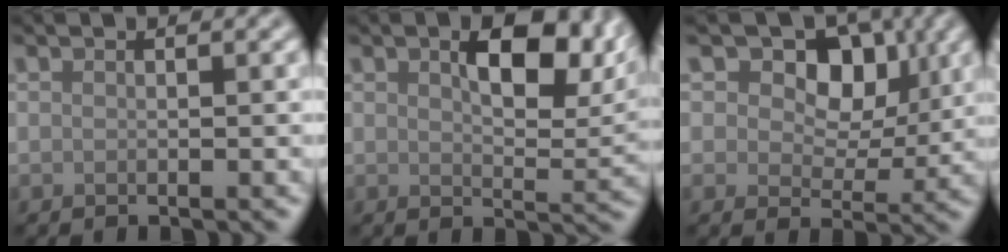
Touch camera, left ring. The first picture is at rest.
{"total": 8.0, "force": [2.8, 3.7, 6.5], "torque": [-0.093, 0.000, 0.049]}
{"total": 7.1, "force": [3.0, 4.8, 4.4], "torque": [-0.066, -0.002, 0.028]}